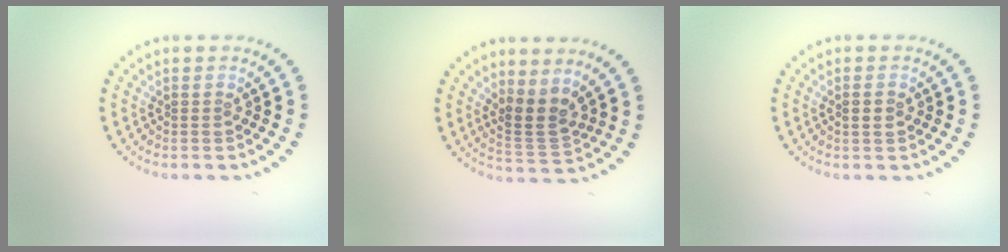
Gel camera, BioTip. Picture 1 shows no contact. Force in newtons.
{"total": 2.8, "press": 2.1, "slide": 1.9}
{"total": 1.0, "press": 0.9, "slide": 0.1}